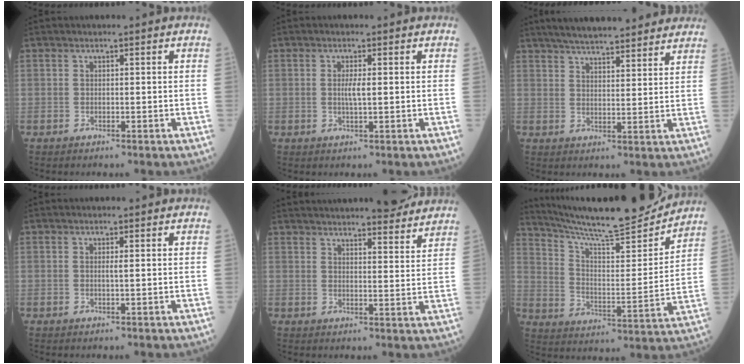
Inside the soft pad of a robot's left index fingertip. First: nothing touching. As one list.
[{"total": 2.0, "force": [0.1, 0.1, 2.0], "torque": [-0.042, -0.002, 0.003]}, {"total": 16.5, "force": [14.4, 2.7, 7.6], "torque": [-0.112, 0.027, 0.198]}, {"total": 0.6, "force": [0.1, -0.1, 0.6], "torque": [-0.013, -0.001, 0.004]}, {"total": 14.2, "force": [13.0, 1.4, 5.6], "torque": [-0.075, 0.002, 0.166]}, {"total": 18.7, "force": [17.5, 0.7, 6.6], "torque": [-0.119, -0.029, 0.269]}]